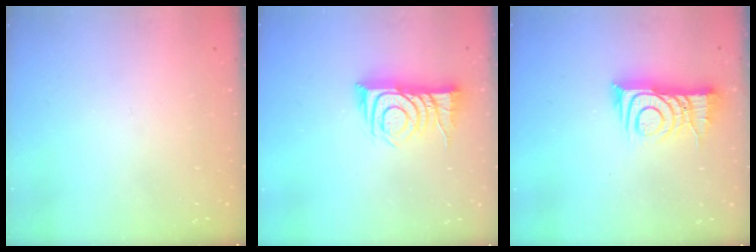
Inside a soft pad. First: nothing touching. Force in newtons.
{"total": 11.9, "press": 11.9, "slide": 0.6}
{"total": 10.6, "press": 10.6, "slide": 1.0}